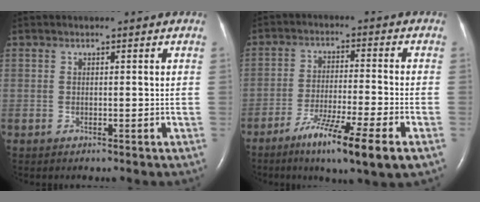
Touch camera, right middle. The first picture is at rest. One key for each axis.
{"total": 11.7, "fx": -6.7, "fy": -0.2, "fz": 9.6, "tx": -0.171, "ty": -0.032, "tz": -0.112}